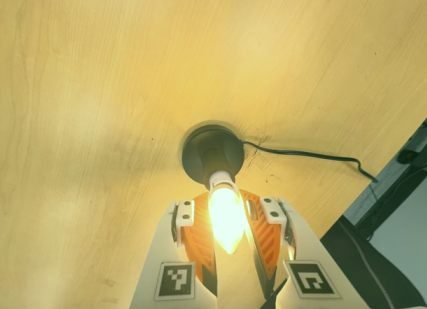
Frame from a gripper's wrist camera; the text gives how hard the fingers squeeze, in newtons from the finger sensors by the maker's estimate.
{"total": 12.2, "left": 9.8, "right": 14.5}